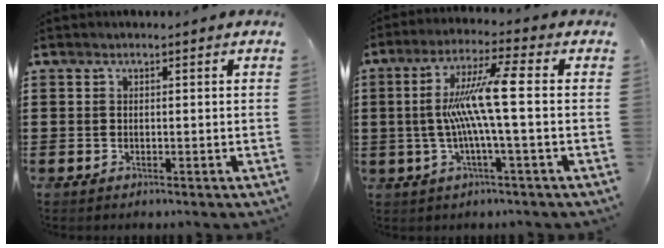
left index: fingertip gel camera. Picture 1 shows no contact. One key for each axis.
{"total": 10.1, "fx": 0.0, "fy": 0.5, "fz": 10.1, "tx": -0.206, "ty": -0.005, "tz": -0.011}